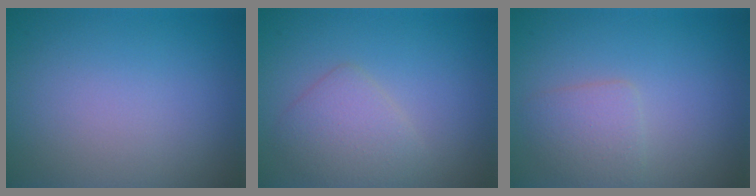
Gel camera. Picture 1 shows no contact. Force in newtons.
{"total": 2.9, "press": 2.9, "slide": 0.2}
{"total": 2.1, "press": 2.1, "slide": 0.1}